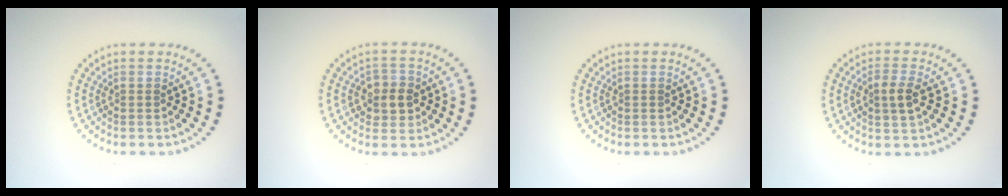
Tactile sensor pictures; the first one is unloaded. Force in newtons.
{"total": 2.7, "press": 2.5, "slide": 0.9}
{"total": 0.0}
{"total": 2.1, "press": 2.1, "slide": 0.4}